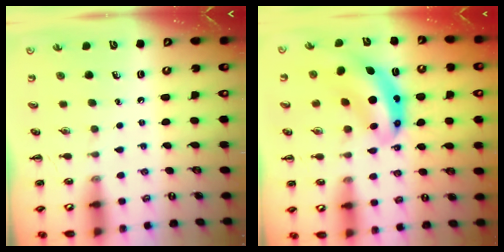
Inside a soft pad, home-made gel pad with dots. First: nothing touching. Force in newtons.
{"total": 10.0, "press": 9.6, "slide": 2.6}